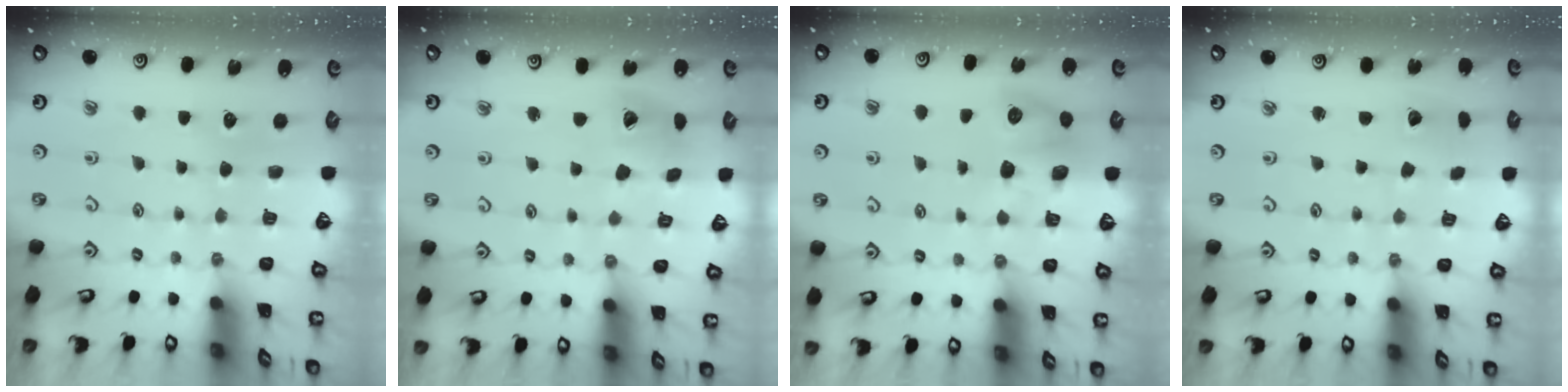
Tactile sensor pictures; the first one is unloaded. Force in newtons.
{"total": 10.8, "press": 10.7, "slide": 1.5}
{"total": 7.5, "press": 7.5, "slide": 0.3}
{"total": 2.2, "press": 2.2, "slide": 0.2}